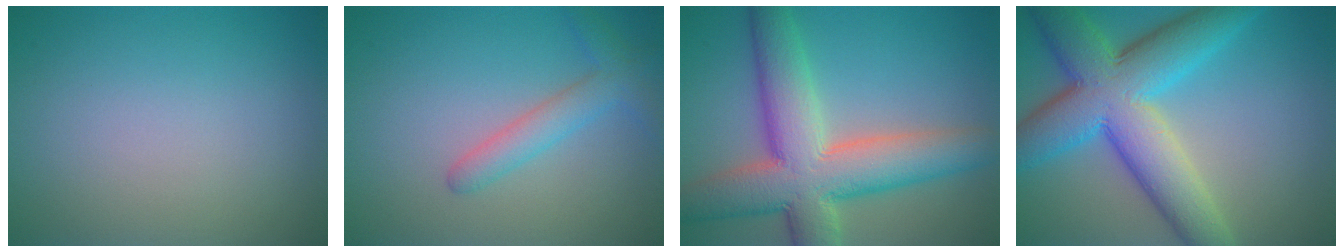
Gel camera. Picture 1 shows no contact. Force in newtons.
{"total": 2.8, "press": 2.7, "slide": 0.2}
{"total": 10.6, "press": 10.6, "slide": 0.7}
{"total": 11.1, "press": 11.1, "slide": 0.3}